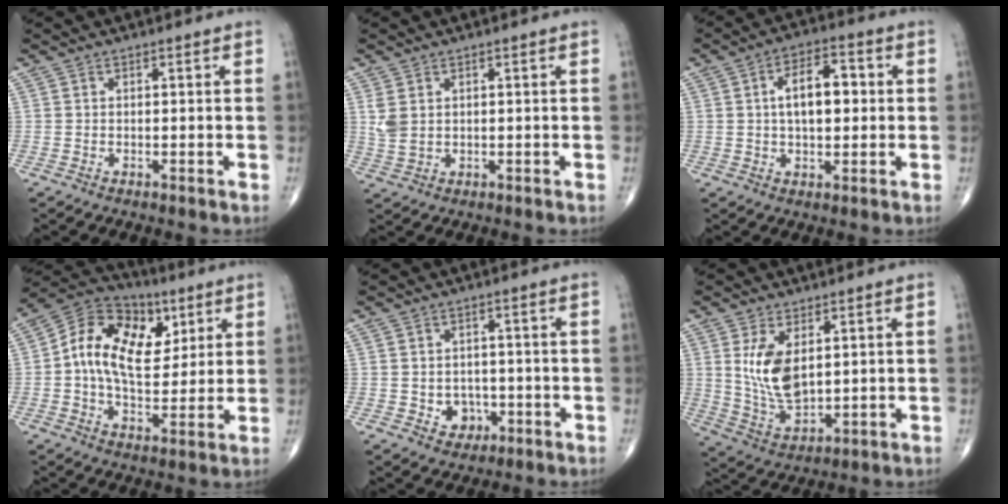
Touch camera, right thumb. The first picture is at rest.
{"total": 3.3, "force": [1.1, 2.1, 2.3], "torque": [-0.055, 0.000, 0.031]}
{"total": 9.4, "force": [1.0, 4.9, 7.9], "torque": [-0.111, 0.016, 0.013]}
{"total": 16.7, "force": [3.9, 10.8, 12.1], "torque": [-0.178, 0.007, 0.060]}
{"total": 4.6, "force": [-1.3, 3.9, 2.1], "torque": [-0.003, 0.008, -0.011]}
{"total": 10.0, "force": [2.5, 5.3, 8.1], "torque": [-0.148, -0.022, 0.064]}